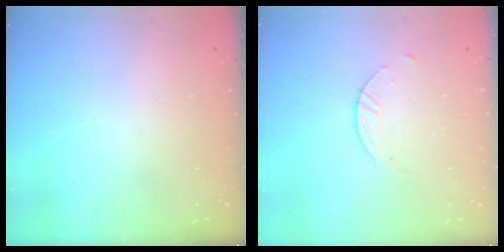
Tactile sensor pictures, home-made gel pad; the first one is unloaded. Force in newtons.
{"total": 1.5, "press": 1.5, "slide": 0.1}